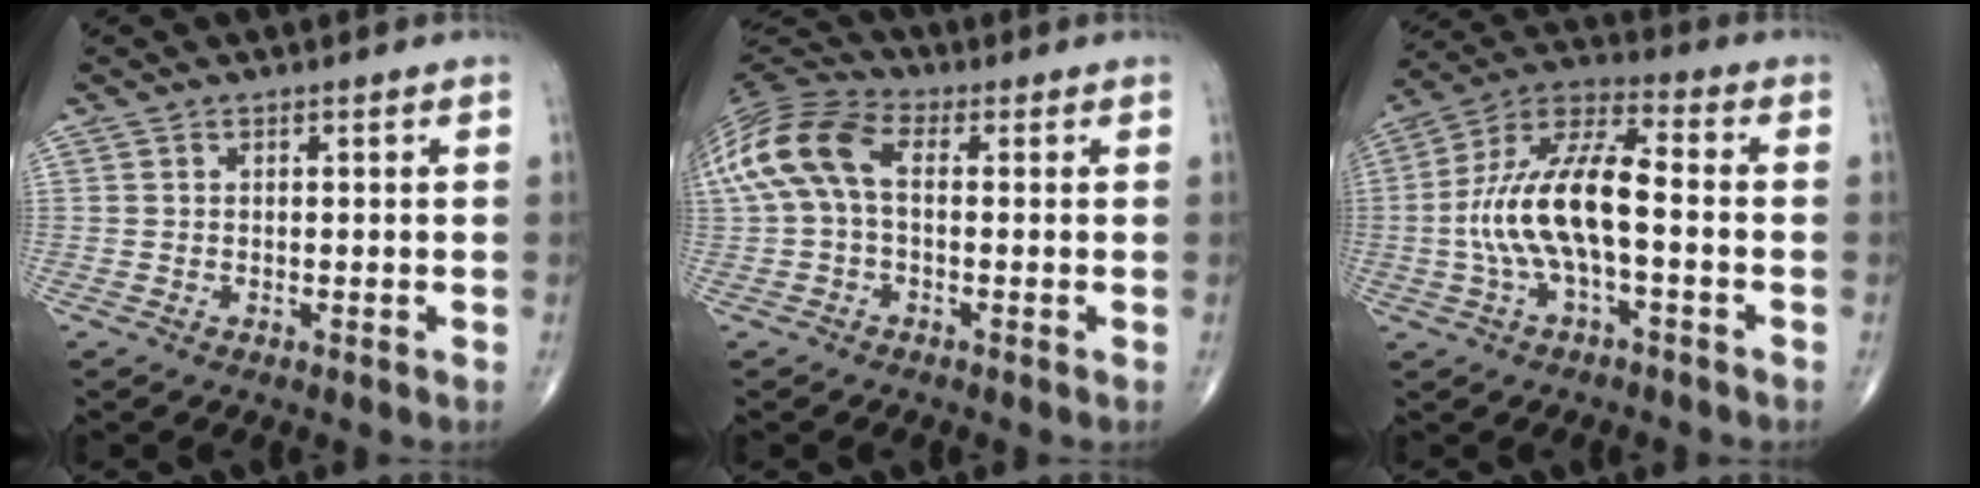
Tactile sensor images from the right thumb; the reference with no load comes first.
{"total": 12.8, "force": [1.2, 7.5, 10.3], "torque": [-0.222, 0.034, 0.012]}
{"total": 14.7, "force": [-2.0, 5.4, 13.6], "torque": [-0.279, 0.046, -0.042]}